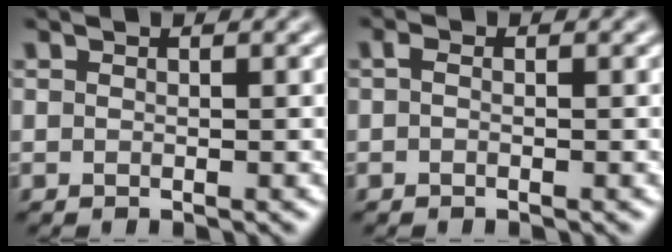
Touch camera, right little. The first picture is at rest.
{"total": 0.6, "force": [-0.3, 0.2, 0.5], "torque": [-0.011, 0.004, -0.009]}